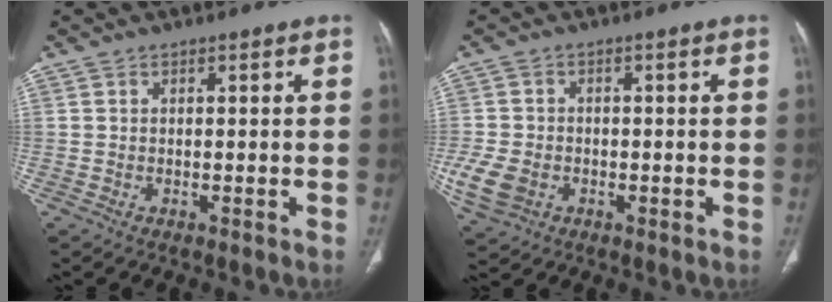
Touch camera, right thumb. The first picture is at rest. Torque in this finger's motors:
{"motor_torque": [1.97, 1.25, 0.49, -0.85, 0.06]}